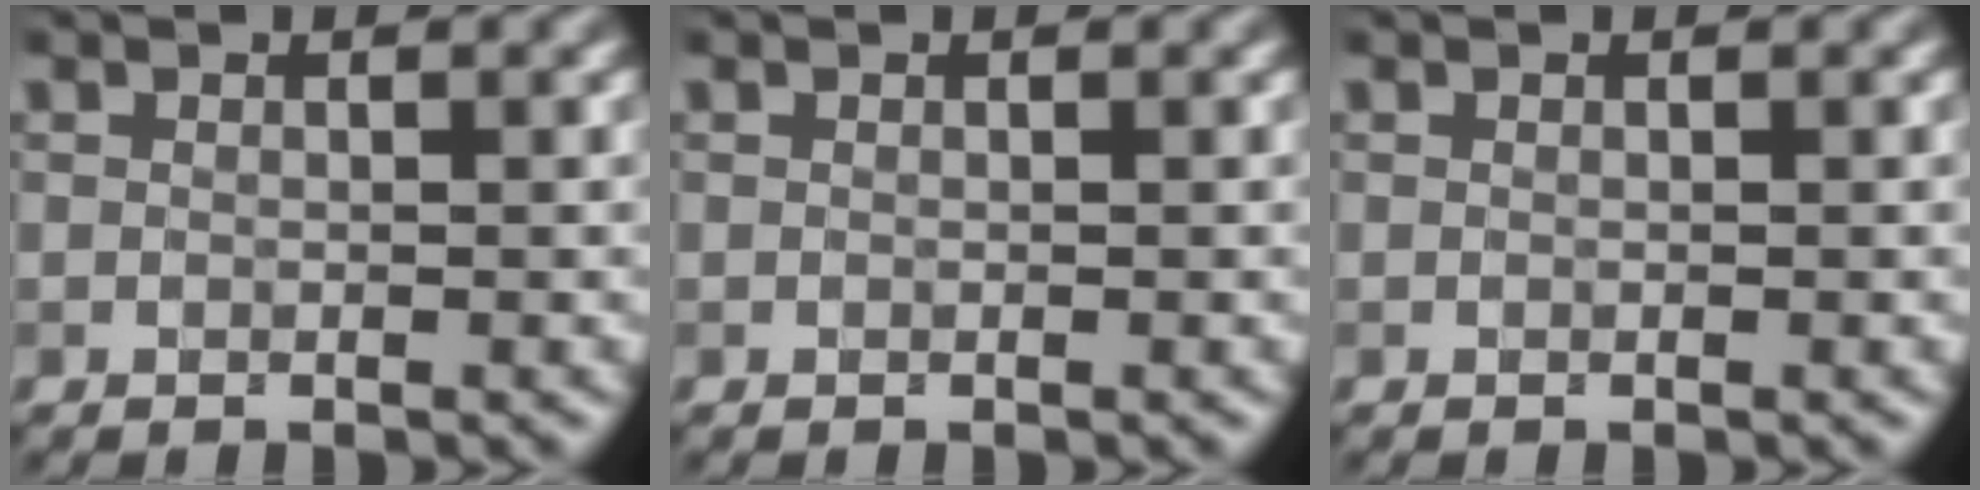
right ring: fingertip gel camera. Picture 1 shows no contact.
{"total": 0.0}
{"total": 0.0}